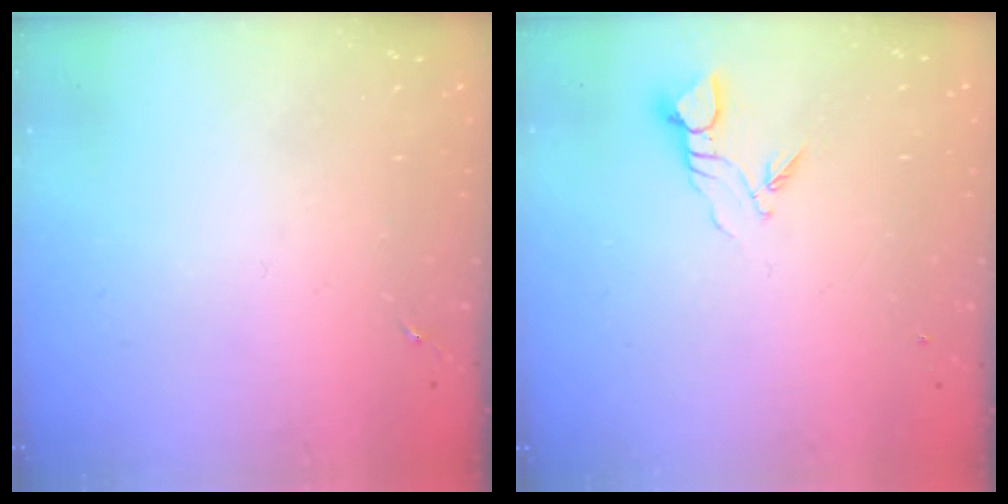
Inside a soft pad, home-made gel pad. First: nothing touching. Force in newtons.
{"total": 3.7, "press": 3.7, "slide": 0.1}